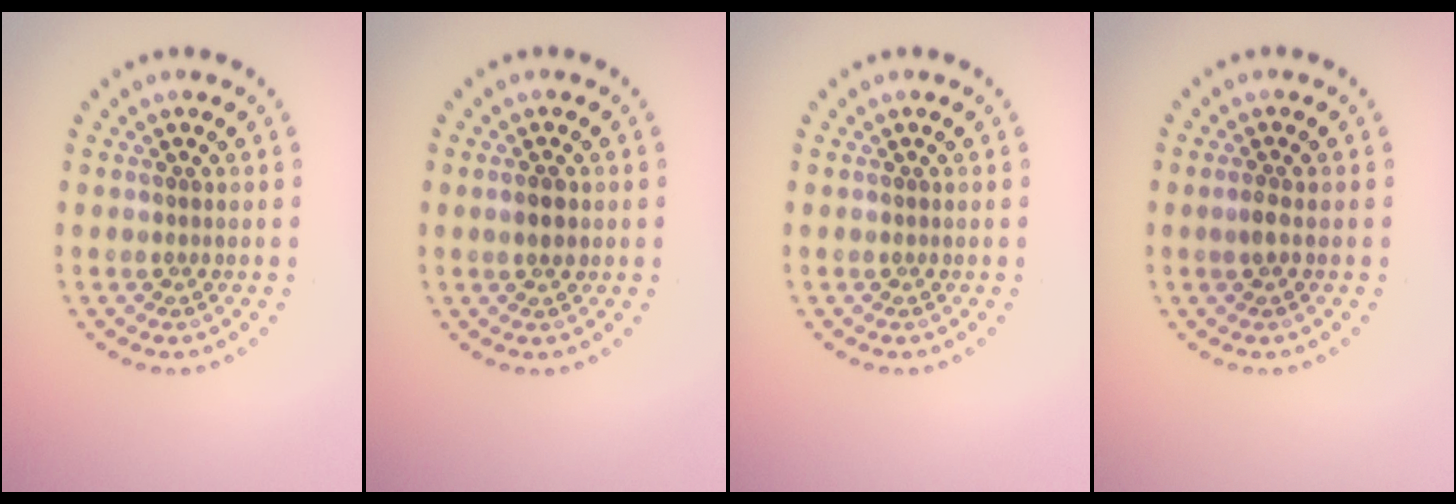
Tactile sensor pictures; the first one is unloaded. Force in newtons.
{"total": 1.5, "press": 1.5, "slide": 0.1}
{"total": 0.0}
{"total": 0.8, "press": 0.8, "slide": 0.2}